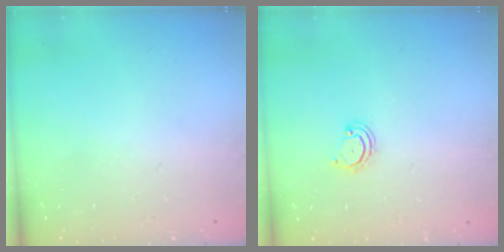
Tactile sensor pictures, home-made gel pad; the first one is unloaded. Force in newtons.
{"total": 2.8, "press": 2.8, "slide": 0.2}